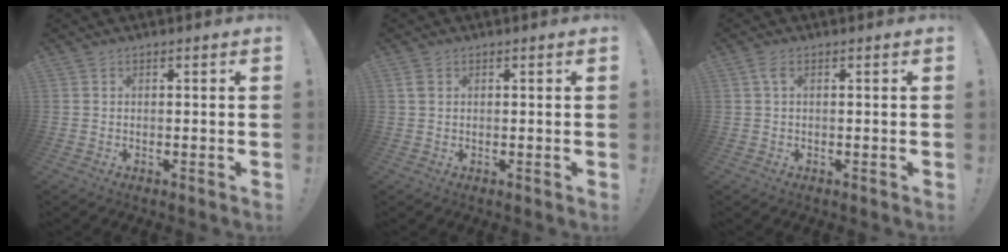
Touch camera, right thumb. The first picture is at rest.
{"total": 1.9, "force": [0.9, 1.2, 1.1], "torque": [-0.018, 0.001, 0.015]}
{"total": 2.0, "force": [0.4, 0.6, 1.8], "torque": [-0.039, 0.003, 0.008]}